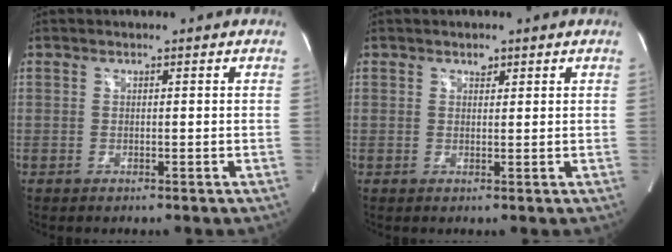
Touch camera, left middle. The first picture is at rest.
{"total": 1.1, "force": [0.7, 0.7, 0.4], "torque": [-0.008, -0.001, 0.011]}